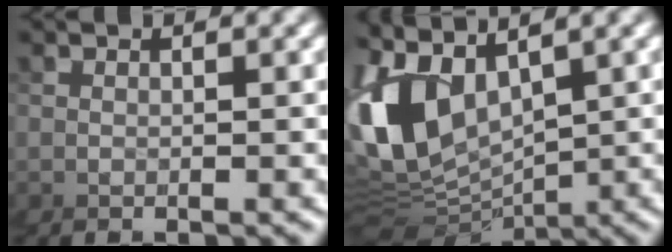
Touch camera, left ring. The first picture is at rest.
{"total": 3.8, "force": [0.1, 2.8, 2.6], "torque": [-0.100, 0.006, -0.003]}